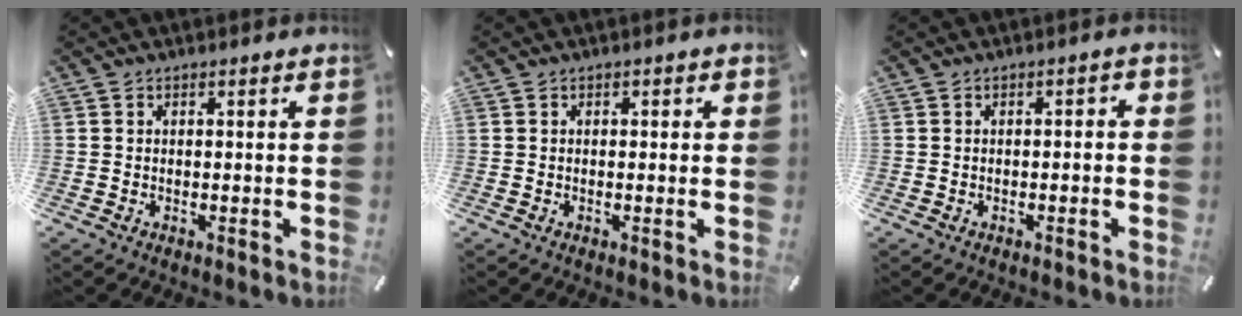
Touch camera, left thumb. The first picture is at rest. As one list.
[{"total": 0.6, "force": [-0.1, 0.4, 0.4], "torque": [-0.008, 0.002, -0.003]}, {"total": 1.6, "force": [-1.1, 0.7, 0.9], "torque": [-0.017, 0.007, -0.023]}]